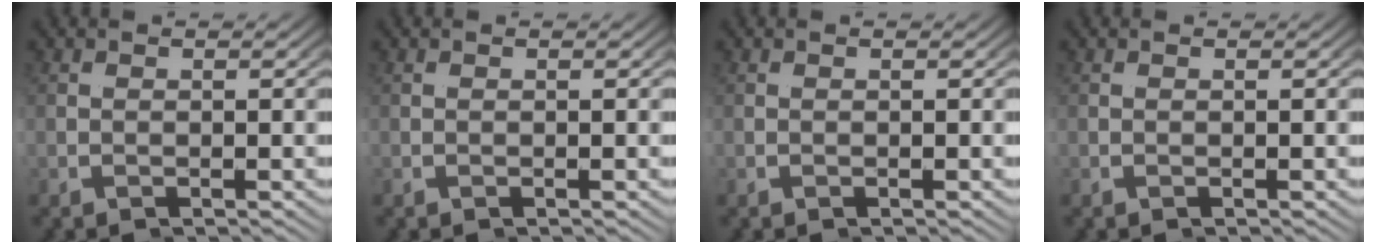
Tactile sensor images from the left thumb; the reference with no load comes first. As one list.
[{"total": 0.0}, {"total": 0.0}, {"total": 0.0}]